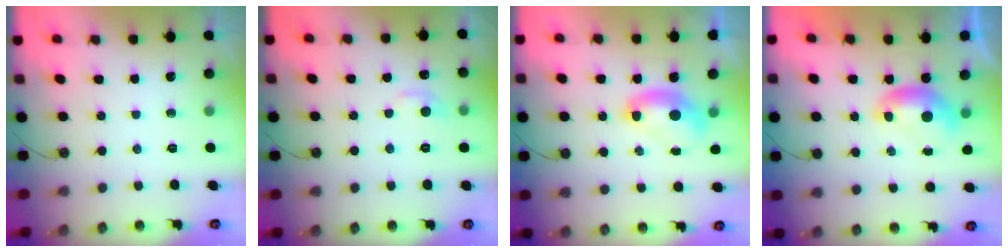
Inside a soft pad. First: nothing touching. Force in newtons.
{"total": 0.8, "press": 0.2, "slide": 0.8}
{"total": 2.5, "press": 2.5, "slide": 0.2}
{"total": 0.0}